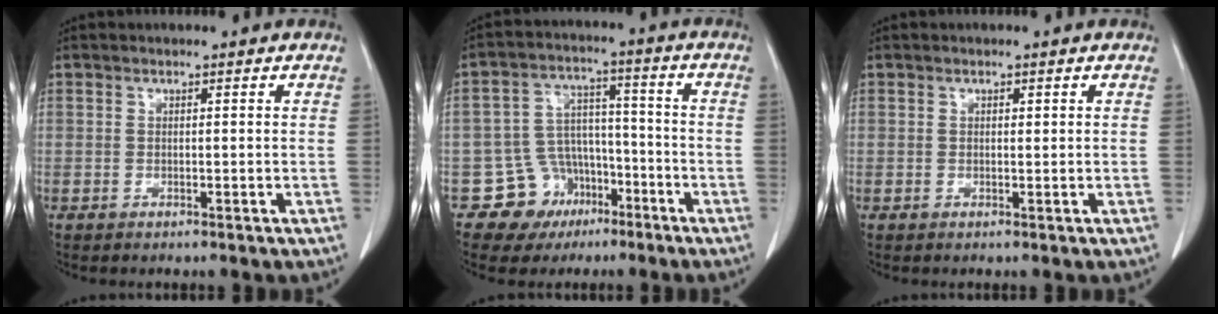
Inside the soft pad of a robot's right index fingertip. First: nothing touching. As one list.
[{"total": 9.2, "force": [-5.0, 7.6, 1.0], "torque": [-0.007, 0.043, -0.070]}, {"total": 0.5, "force": [0.2, 0.3, 0.4], "torque": [-0.007, -0.001, 0.004]}]